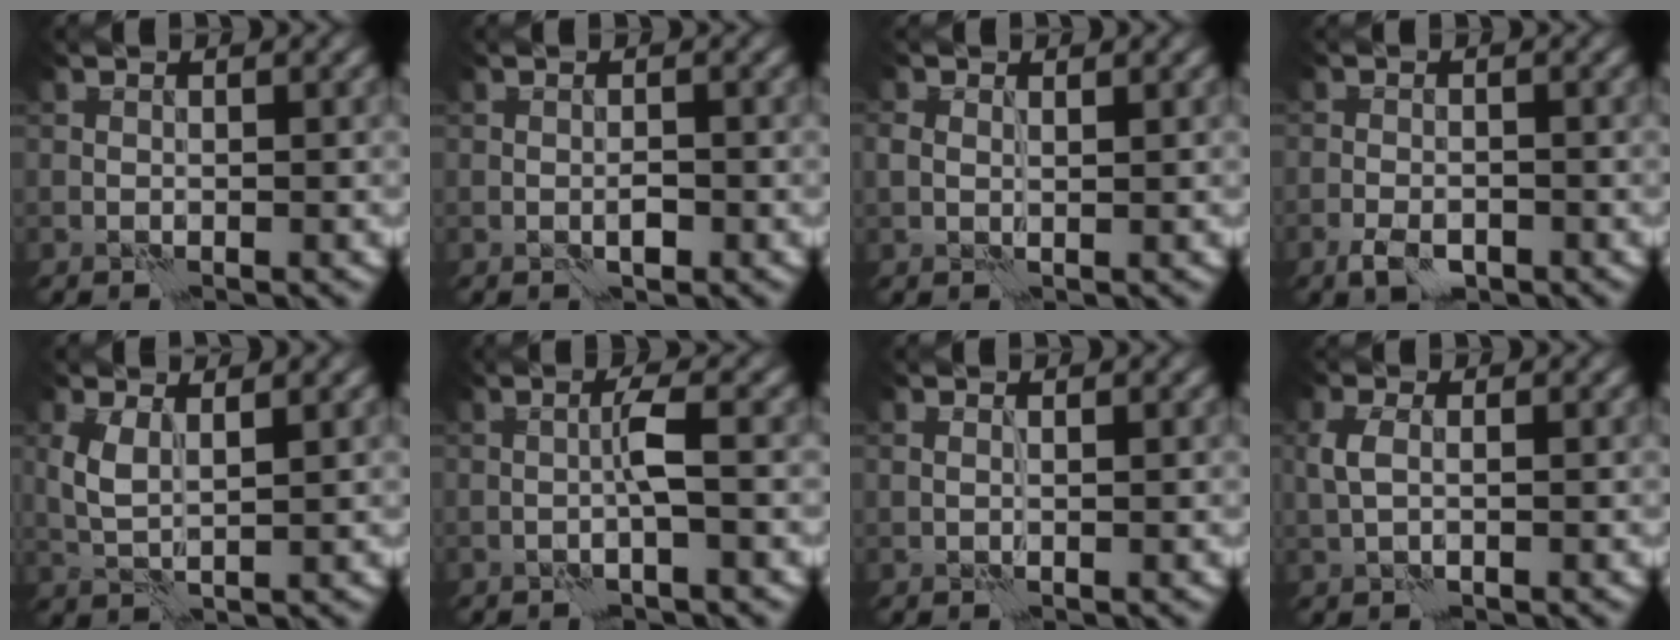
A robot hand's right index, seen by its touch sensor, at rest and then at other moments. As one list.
[{"total": 1.0, "force": [-0.4, 0.3, 0.8], "torque": [-0.016, 0.002, -0.008]}, {"total": 1.4, "force": [0.6, 0.9, 0.8], "torque": [-0.018, 0.002, 0.012]}, {"total": 2.5, "force": [-1.6, 1.1, 1.6], "torque": [-0.030, -0.001, -0.032]}, {"total": 2.8, "force": [1.1, 1.0, 2.3], "torque": [-0.061, 0.003, 0.026]}, {"total": 1.8, "force": [-0.5, -0.5, 1.7], "torque": [-0.035, 0.009, -0.013]}, {"total": 0.5, "force": [0.4, 0.1, 0.3], "torque": [-0.009, -0.002, 0.006]}, {"total": 1.7, "force": [0.2, 0.8, 1.5], "torque": [-0.038, 0.004, 0.002]}]